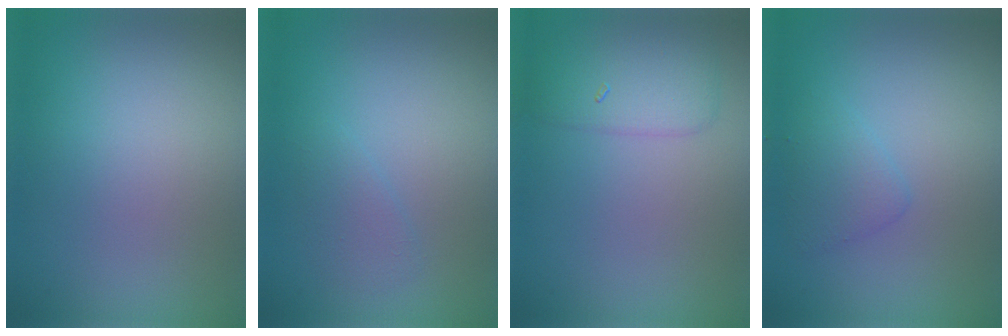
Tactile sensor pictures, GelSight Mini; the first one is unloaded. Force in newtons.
{"total": 1.2, "press": 1.2, "slide": 0.1}
{"total": 3.1, "press": 3.1, "slide": 0.1}
{"total": 1.6, "press": 1.6, "slide": 0.1}